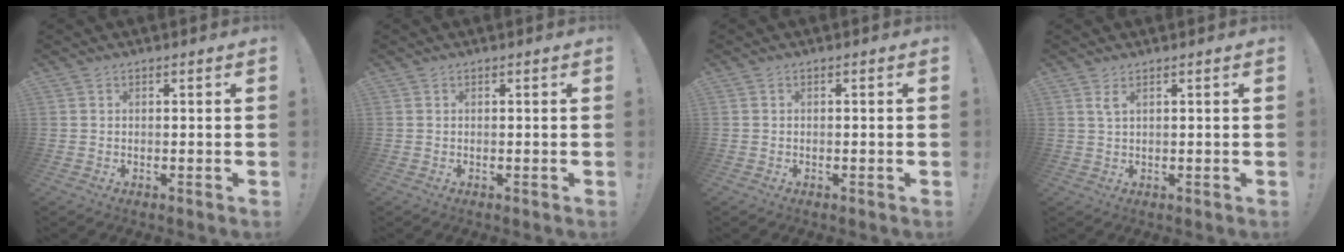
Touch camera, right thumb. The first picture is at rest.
{"total": 0.0}
{"total": 0.6, "force": [-0.5, -0.1, 0.3], "torque": [-0.007, -0.001, -0.008]}
{"total": 2.3, "force": [1.3, 0.6, 1.8], "torque": [-0.036, 0.000, 0.023]}